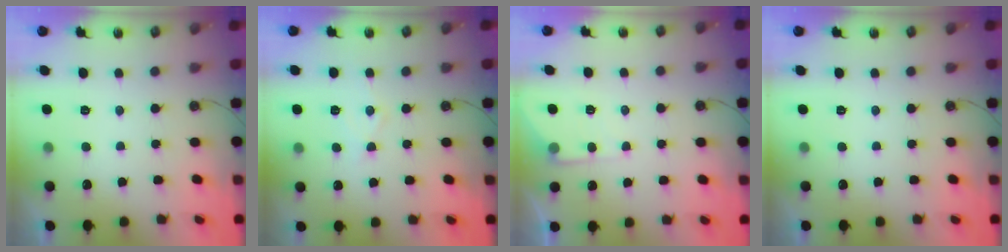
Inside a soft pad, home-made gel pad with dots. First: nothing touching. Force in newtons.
{"total": 7.5, "press": 7.4, "slide": 0.5}
{"total": 4.7, "press": 4.7, "slide": 0.4}
{"total": 0.0}